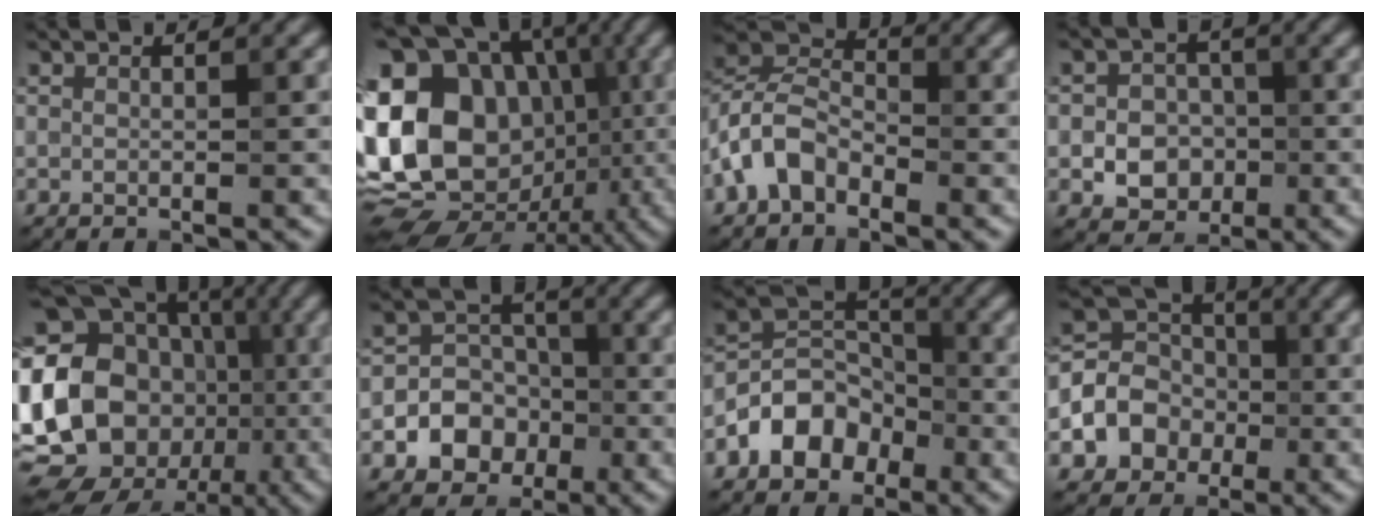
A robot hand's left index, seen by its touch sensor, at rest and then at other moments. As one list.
[{"total": 21.9, "force": [-0.2, 17.5, 13.2], "torque": [-0.240, 0.021, -0.023]}, {"total": 4.9, "force": [-2.8, 2.9, 2.8], "torque": [-0.061, 0.012, -0.069]}, {"total": 5.5, "force": [-1.5, 4.5, 2.7], "torque": [-0.021, 0.002, -0.044]}, {"total": 22.7, "force": [-3.7, 19.2, 11.5], "torque": [-0.213, 0.026, -0.107]}, {"total": 6.5, "force": [-2.2, 5.6, 2.4], "torque": [-0.018, 0.010, -0.061]}, {"total": 5.5, "force": [-2.9, 3.8, 2.7], "torque": [-0.035, 0.007, -0.060]}, {"total": 5.6, "force": [-1.5, 4.7, 2.6], "torque": [-0.046, 0.007, -0.042]}]